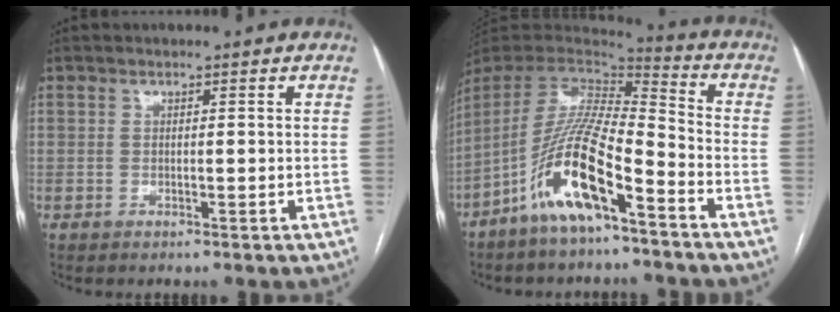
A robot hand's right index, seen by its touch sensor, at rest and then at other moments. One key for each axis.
{"total": 15.4, "fx": -8.5, "fy": 2.6, "fz": 12.6, "tx": -0.253, "ty": -0.012, "tz": -0.157}